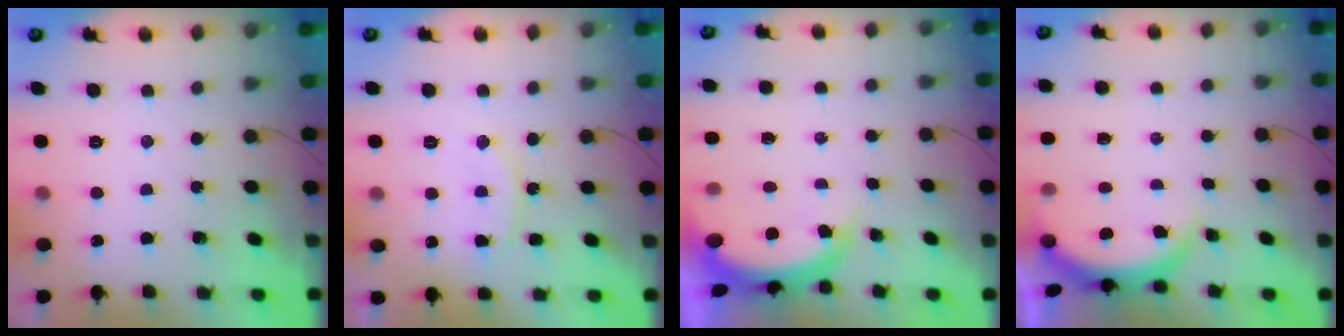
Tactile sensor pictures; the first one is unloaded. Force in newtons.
{"total": 9.8, "press": 9.7, "slide": 0.8}
{"total": 3.9, "press": 3.9, "slide": 0.6}
{"total": 3.8, "press": 3.7, "slide": 0.5}